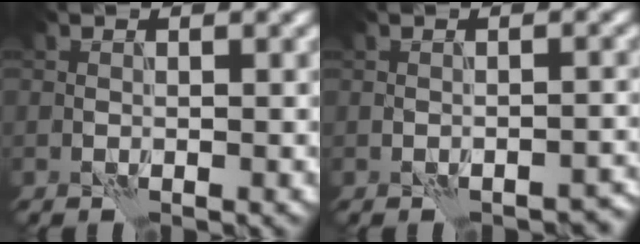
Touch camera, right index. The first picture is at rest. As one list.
[{"total": 1.7, "force": [-1.5, 0.5, 0.6], "torque": [-0.009, 0.003, -0.019]}]